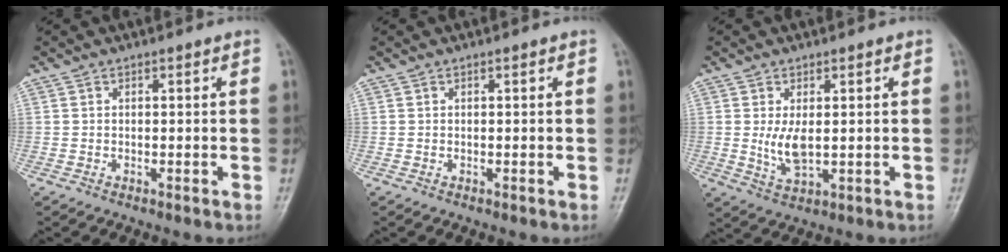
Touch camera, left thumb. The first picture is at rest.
{"total": 0.0}
{"total": 5.2, "force": [0.5, 2.4, 4.5], "torque": [-0.083, -0.014, 0.018]}